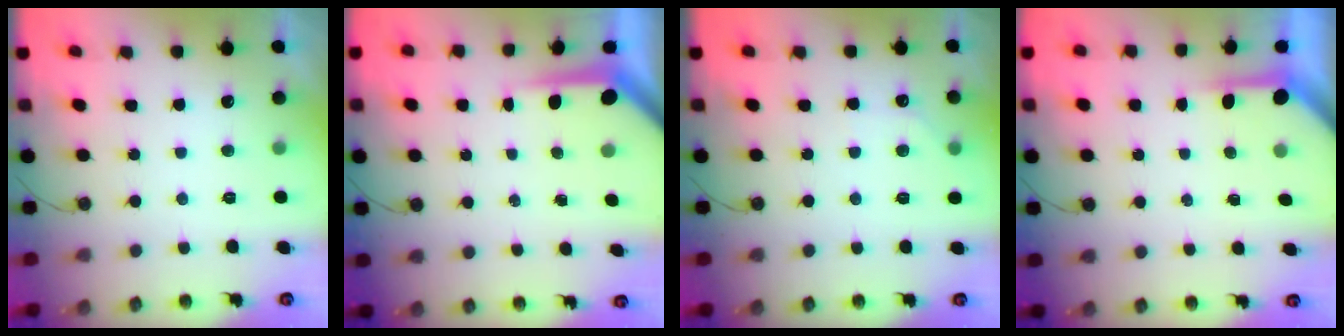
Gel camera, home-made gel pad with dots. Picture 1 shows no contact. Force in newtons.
{"total": 5.0, "press": 4.9, "slide": 0.5}
{"total": 4.9, "press": 4.8, "slide": 0.5}
{"total": 3.9, "press": 3.9, "slide": 0.3}